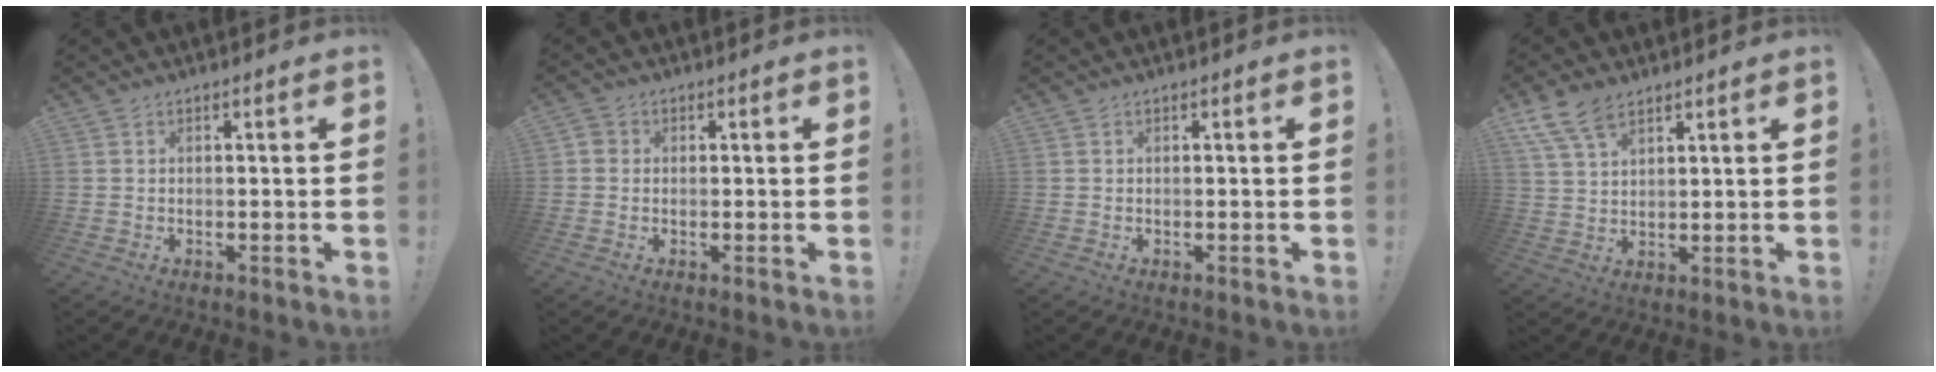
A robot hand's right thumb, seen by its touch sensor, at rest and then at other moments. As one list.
[{"total": 1.9, "force": [0.0, 1.7, 0.9], "torque": [-0.010, 0.003, 0.000]}, {"total": 0.0}, {"total": 8.8, "force": [6.1, 4.3, 4.8], "torque": [-0.096, -0.018, 0.120]}]